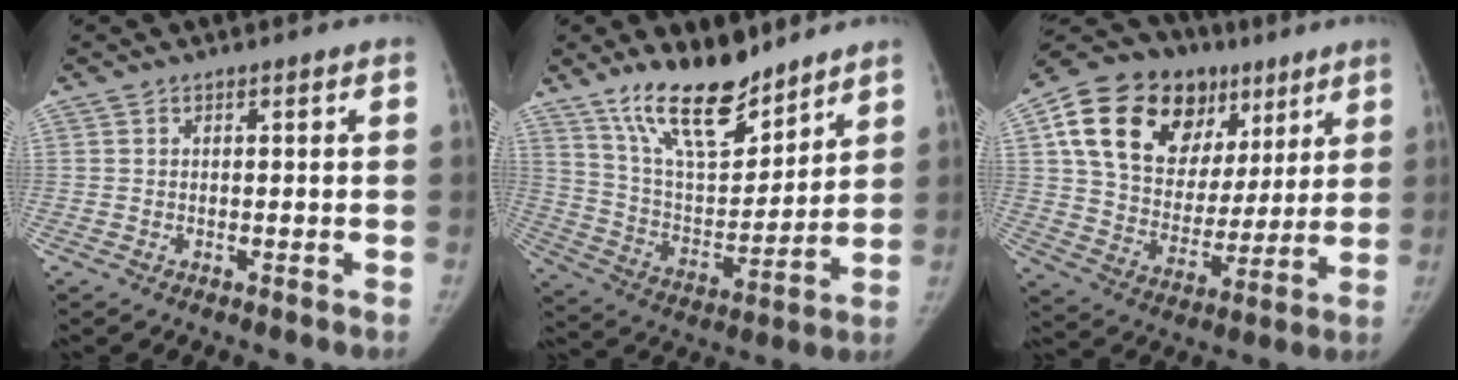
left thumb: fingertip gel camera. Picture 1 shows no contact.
{"total": 17.0, "force": [13.0, 6.3, 9.1], "torque": [-0.112, -0.083, 0.236]}
{"total": 24.8, "force": [11.1, 17.0, 14.4], "torque": [-0.206, 0.013, 0.189]}